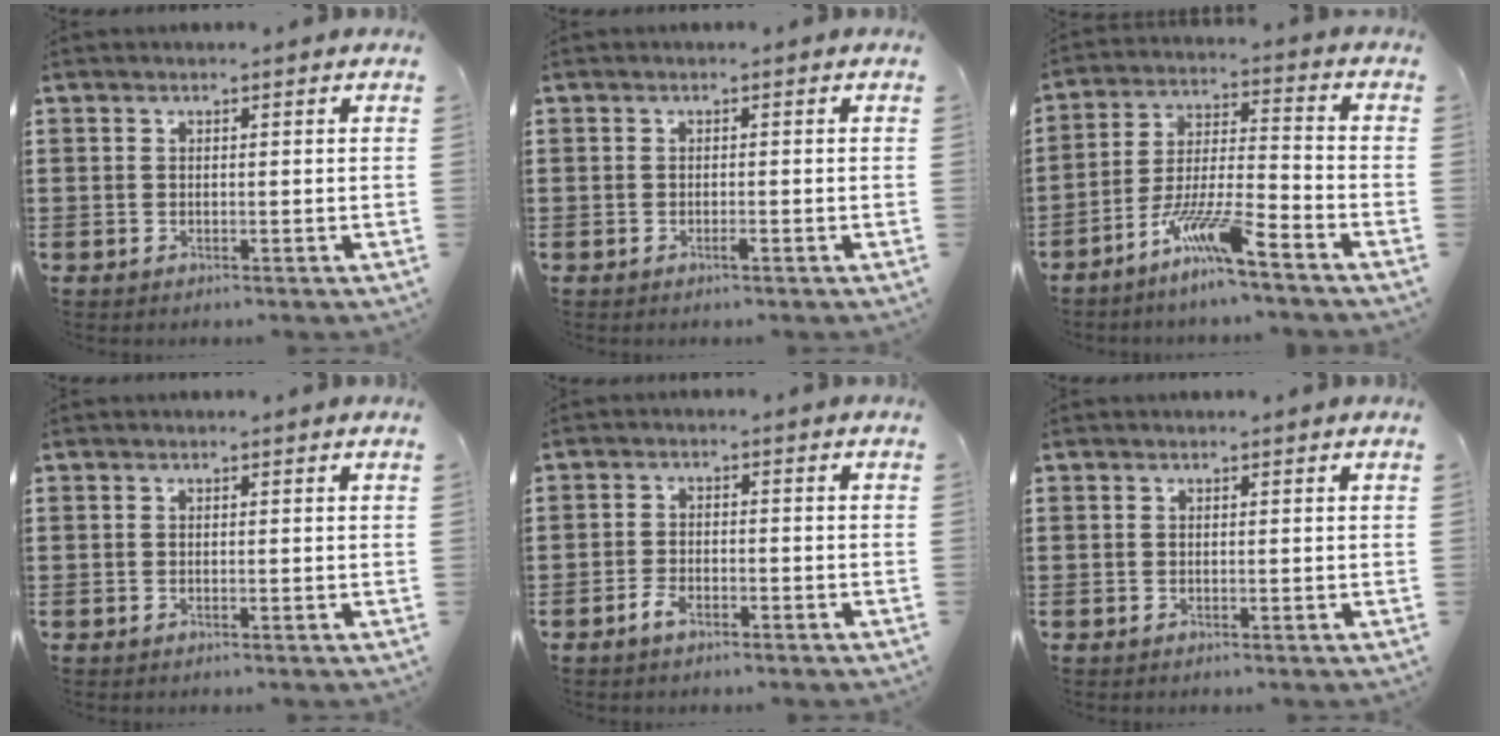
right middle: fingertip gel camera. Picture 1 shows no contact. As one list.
[{"total": 0.8, "force": [-0.5, 0.1, 0.6], "torque": [-0.012, -0.003, -0.008]}, {"total": 9.1, "force": [-7.1, 0.2, 5.7], "torque": [-0.122, -0.007, -0.142]}, {"total": 0.0}, {"total": 2.6, "force": [-1.9, 1.0, 1.5], "torque": [-0.034, 0.000, -0.039]}, {"total": 0.0}]